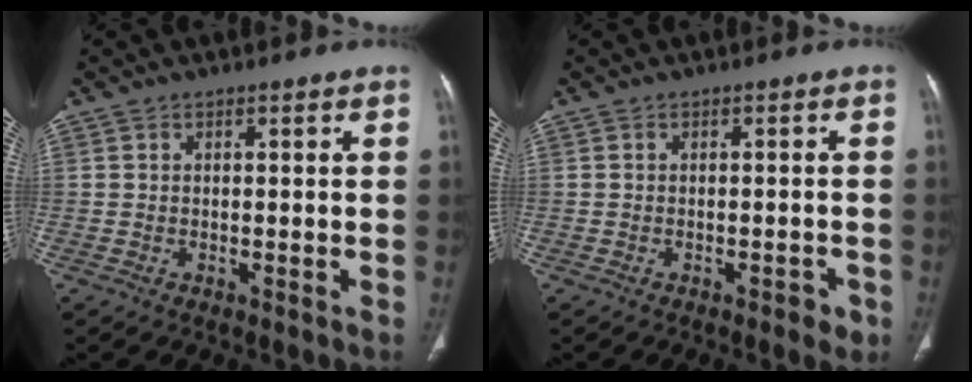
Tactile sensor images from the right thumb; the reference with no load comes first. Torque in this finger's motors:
{"motor_torque": [-0.17, 0.08, -0.17, 0.04, 0.04]}